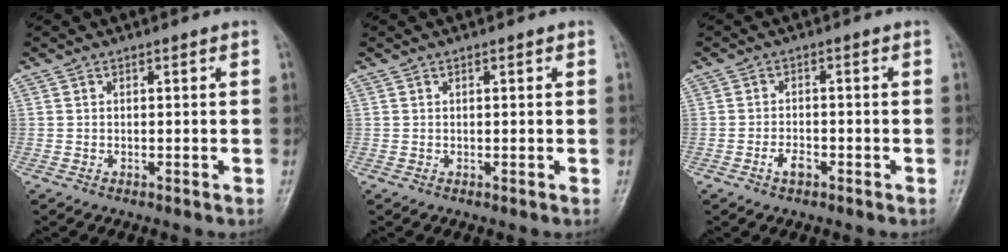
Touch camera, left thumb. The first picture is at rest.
{"total": 0.8, "force": [0.3, 0.2, 0.7], "torque": [-0.011, 0.002, 0.004]}
{"total": 2.9, "force": [-1.6, 1.5, 1.9], "torque": [-0.033, 0.013, -0.028]}